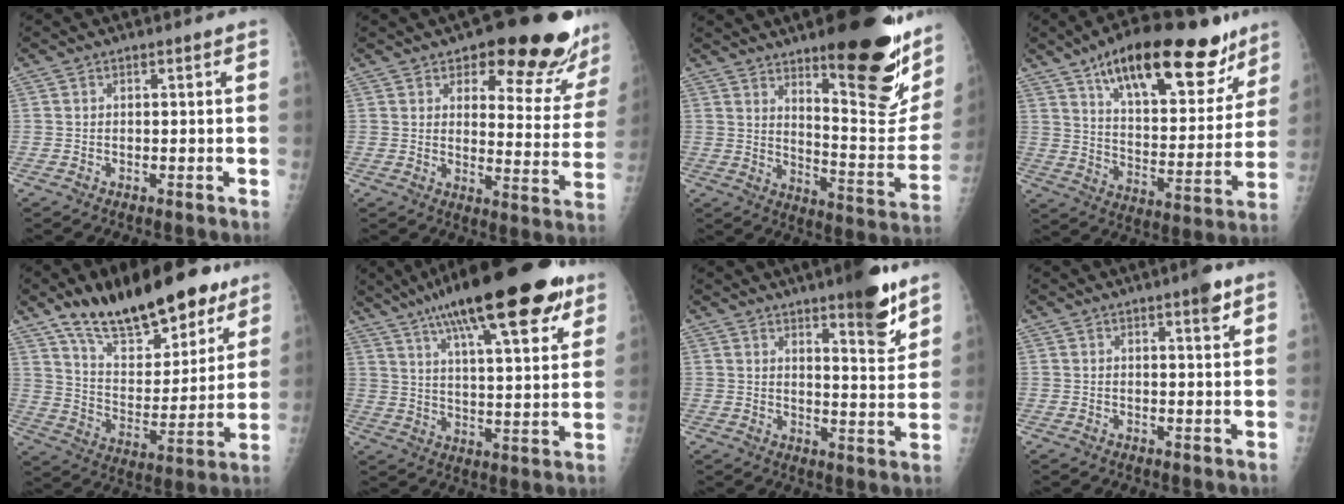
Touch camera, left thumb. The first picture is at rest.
{"total": 19.3, "force": [14.7, 6.7, 10.5], "torque": [-0.078, -0.091, 0.175]}
{"total": 25.6, "force": [14.6, 7.0, 19.8], "torque": [-0.230, -0.089, 0.216]}
{"total": 26.6, "force": [16.7, 10.3, 18.0], "torque": [-0.230, -0.044, 0.257]}
{"total": 24.5, "force": [16.8, 10.0, 14.9], "torque": [-0.194, -0.063, 0.272]}
{"total": 26.5, "force": [16.4, 6.9, 19.7], "torque": [-0.281, -0.034, 0.251]}
{"total": 10.7, "force": [7.2, 2.4, 7.5], "torque": [-0.084, -0.049, 0.103]}
{"total": 3.3, "force": [2.1, 0.7, 2.5], "torque": [-0.030, -0.010, 0.027]}